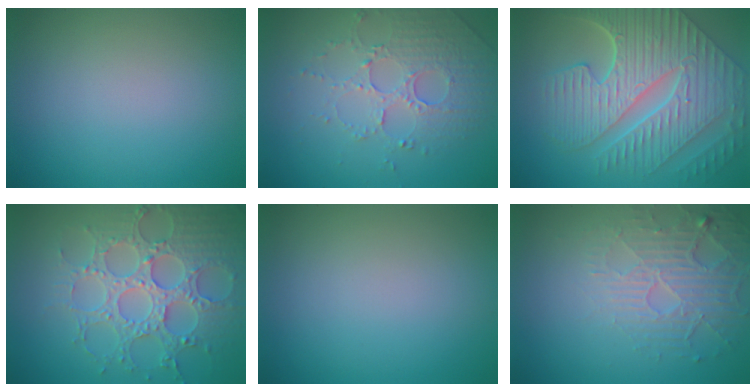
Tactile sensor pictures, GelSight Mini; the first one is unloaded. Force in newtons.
{"total": 5.0, "press": 3.4, "slide": 3.6}
{"total": 10.4, "press": 7.3, "slide": 7.4}
{"total": 6.5, "press": 5.5, "slide": 3.4}
{"total": 0.0}
{"total": 5.2, "press": 3.3, "slide": 4.1}